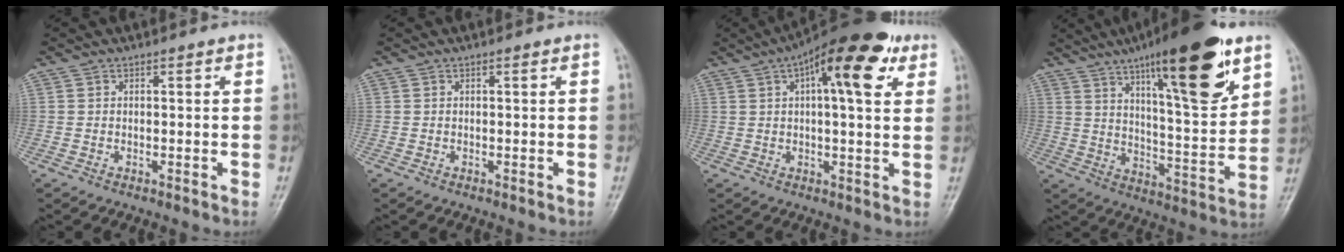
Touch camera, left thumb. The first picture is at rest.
{"total": 0.0}
{"total": 16.2, "force": [7.1, 5.7, 13.4], "torque": [-0.176, 0.007, 0.097]}
{"total": 22.3, "force": [12.6, 5.0, 17.7], "torque": [-0.245, -0.054, 0.200]}